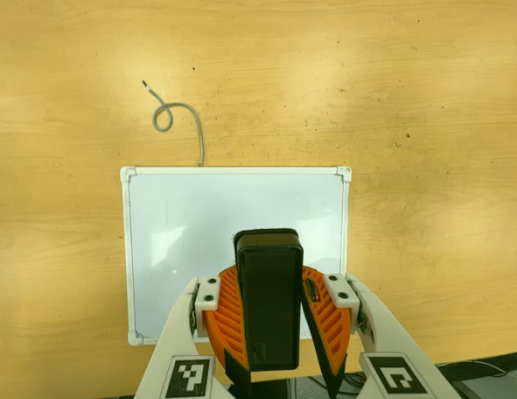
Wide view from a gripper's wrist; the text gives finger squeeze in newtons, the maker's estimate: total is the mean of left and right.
{"total": 8.8, "left": 9.1, "right": 8.5}